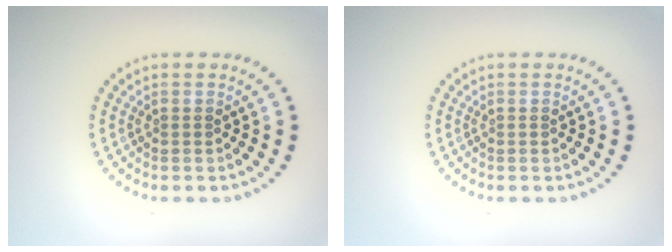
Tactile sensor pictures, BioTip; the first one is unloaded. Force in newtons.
{"total": 0.0}